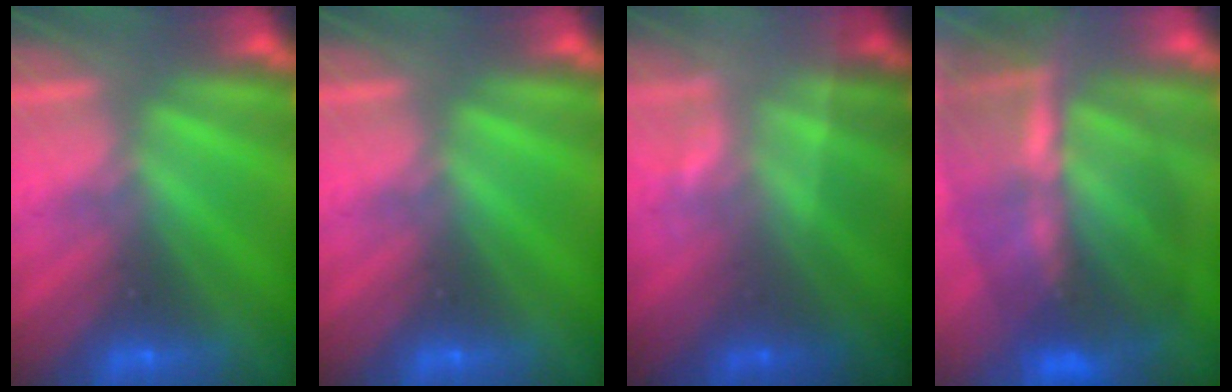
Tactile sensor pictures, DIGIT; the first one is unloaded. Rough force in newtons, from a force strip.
{"total": 0.0}
{"total": 1.7}
{"total": 10.2}